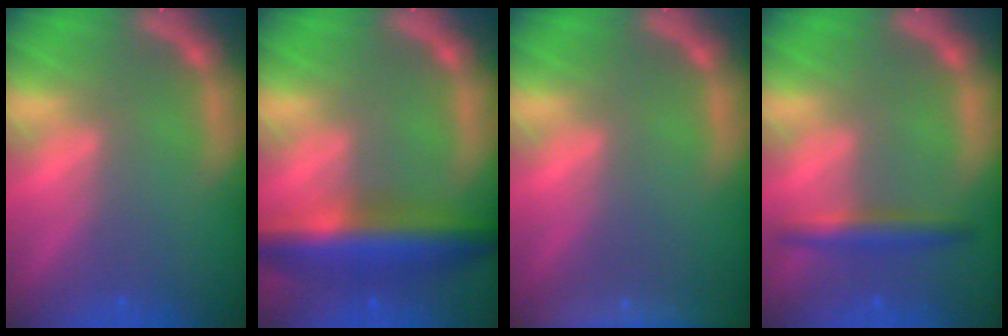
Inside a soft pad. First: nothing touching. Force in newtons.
{"total": 7.9}
{"total": 9.5}
{"total": 3.0}